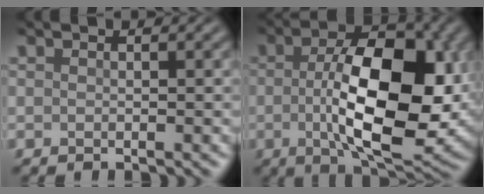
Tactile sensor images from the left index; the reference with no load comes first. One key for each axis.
{"total": 12.5, "fx": -0.7, "fy": 5.6, "fz": 11.2, "tx": -0.179, "ty": -0.007, "tz": -0.011}